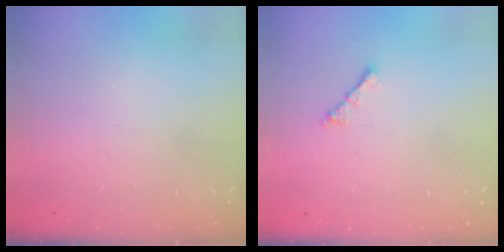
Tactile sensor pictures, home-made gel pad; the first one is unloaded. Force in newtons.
{"total": 1.8, "press": 1.8, "slide": 0.5}